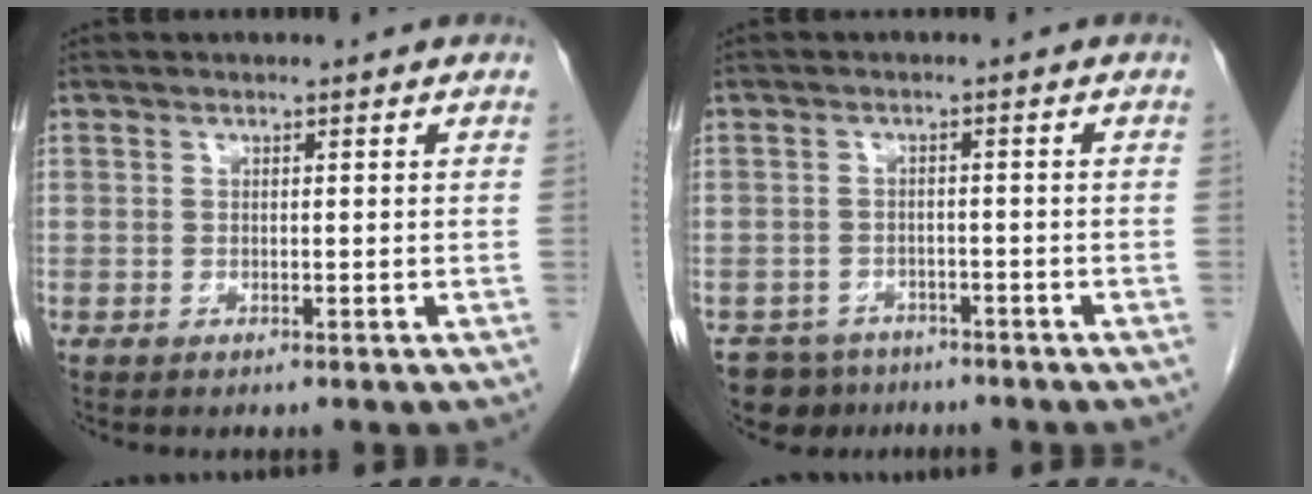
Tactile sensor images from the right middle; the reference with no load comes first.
{"total": 5.5, "force": [-4.4, 3.2, 0.0], "torque": [0.006, 0.003, -0.069]}